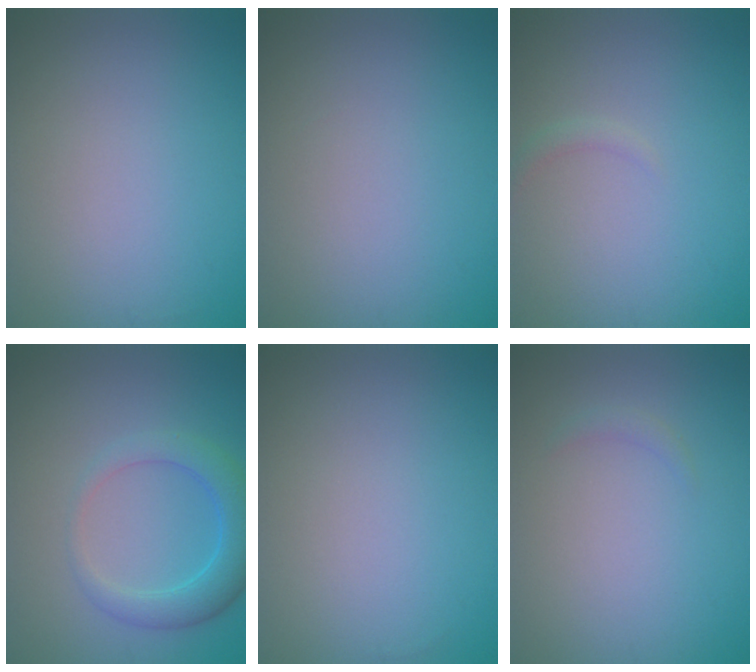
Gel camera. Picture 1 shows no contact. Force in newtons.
{"total": 0.0}
{"total": 0.8, "press": 0.8, "slide": 0.0}
{"total": 3.8, "press": 3.7, "slide": 0.2}
{"total": 0.0}
{"total": 0.7, "press": 0.7, "slide": 0.1}